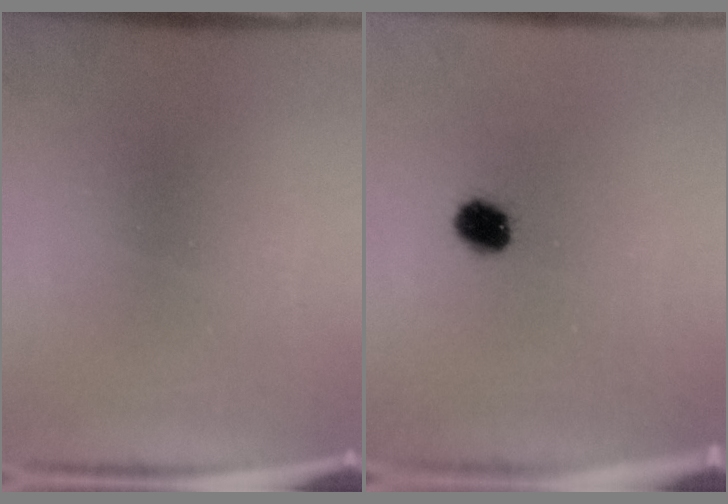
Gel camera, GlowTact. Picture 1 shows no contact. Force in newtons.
{"total": 5.5}